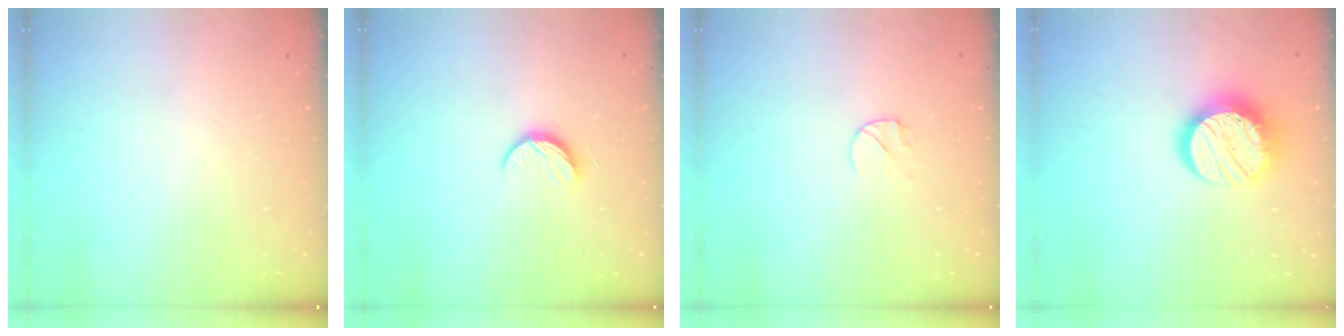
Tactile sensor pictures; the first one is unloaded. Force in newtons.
{"total": 6.6, "press": 6.5, "slide": 0.8}
{"total": 4.7, "press": 4.6, "slide": 0.5}
{"total": 14.3, "press": 14.3, "slide": 1.0}